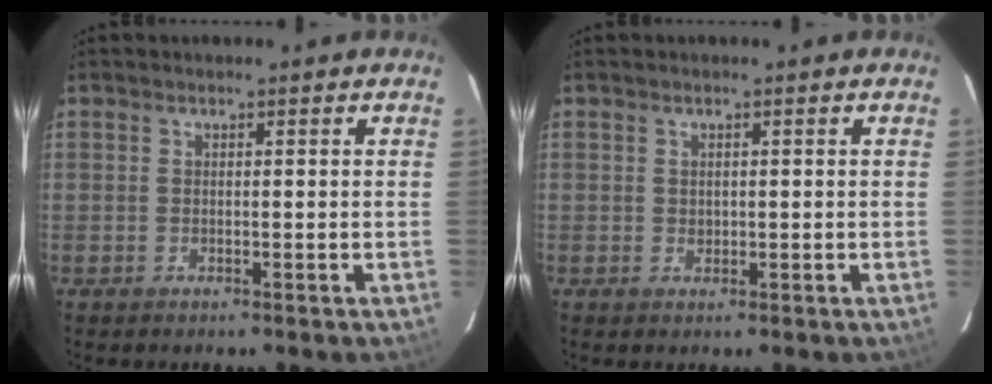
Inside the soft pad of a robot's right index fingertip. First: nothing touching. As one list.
[{"total": 0.8, "force": [0.1, 0.8, 0.1], "torque": [0.000, 0.000, 0.004]}]